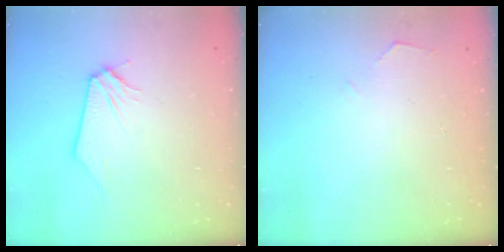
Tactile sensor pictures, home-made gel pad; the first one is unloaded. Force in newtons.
{"total": 2.2, "press": 2.2, "slide": 0.3}